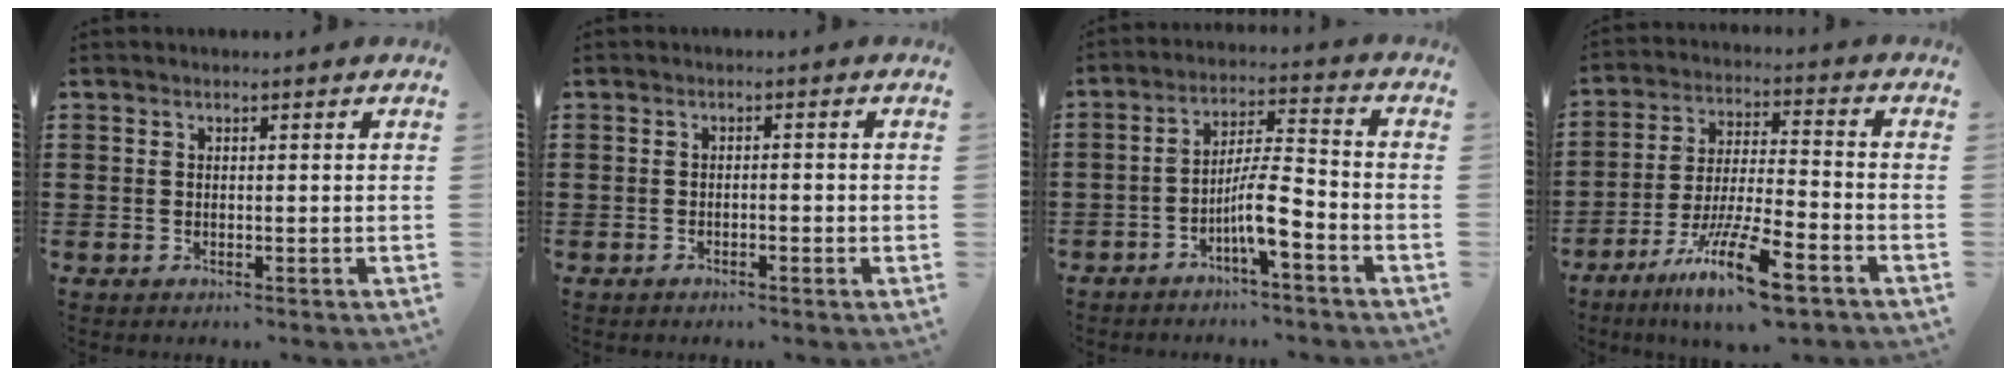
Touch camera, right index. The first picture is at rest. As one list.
[{"total": 1.0, "force": [-0.8, 0.1, 0.5], "torque": [-0.012, -0.002, -0.015]}, {"total": 7.4, "force": [-3.7, 1.2, 6.3], "torque": [-0.121, 0.003, -0.072]}, {"total": 15.0, "force": [-10.0, 2.7, 10.9], "torque": [-0.205, 0.023, -0.179]}]